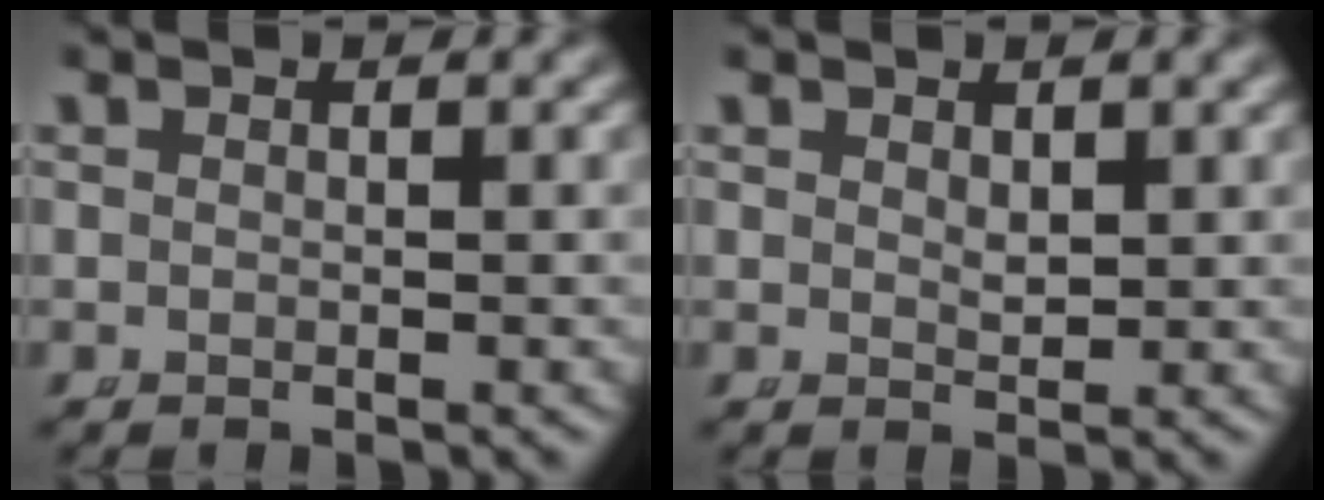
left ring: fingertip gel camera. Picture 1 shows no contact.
{"total": 1.0, "force": [0.6, 0.3, 0.7], "torque": [-0.007, -0.012, 0.020]}